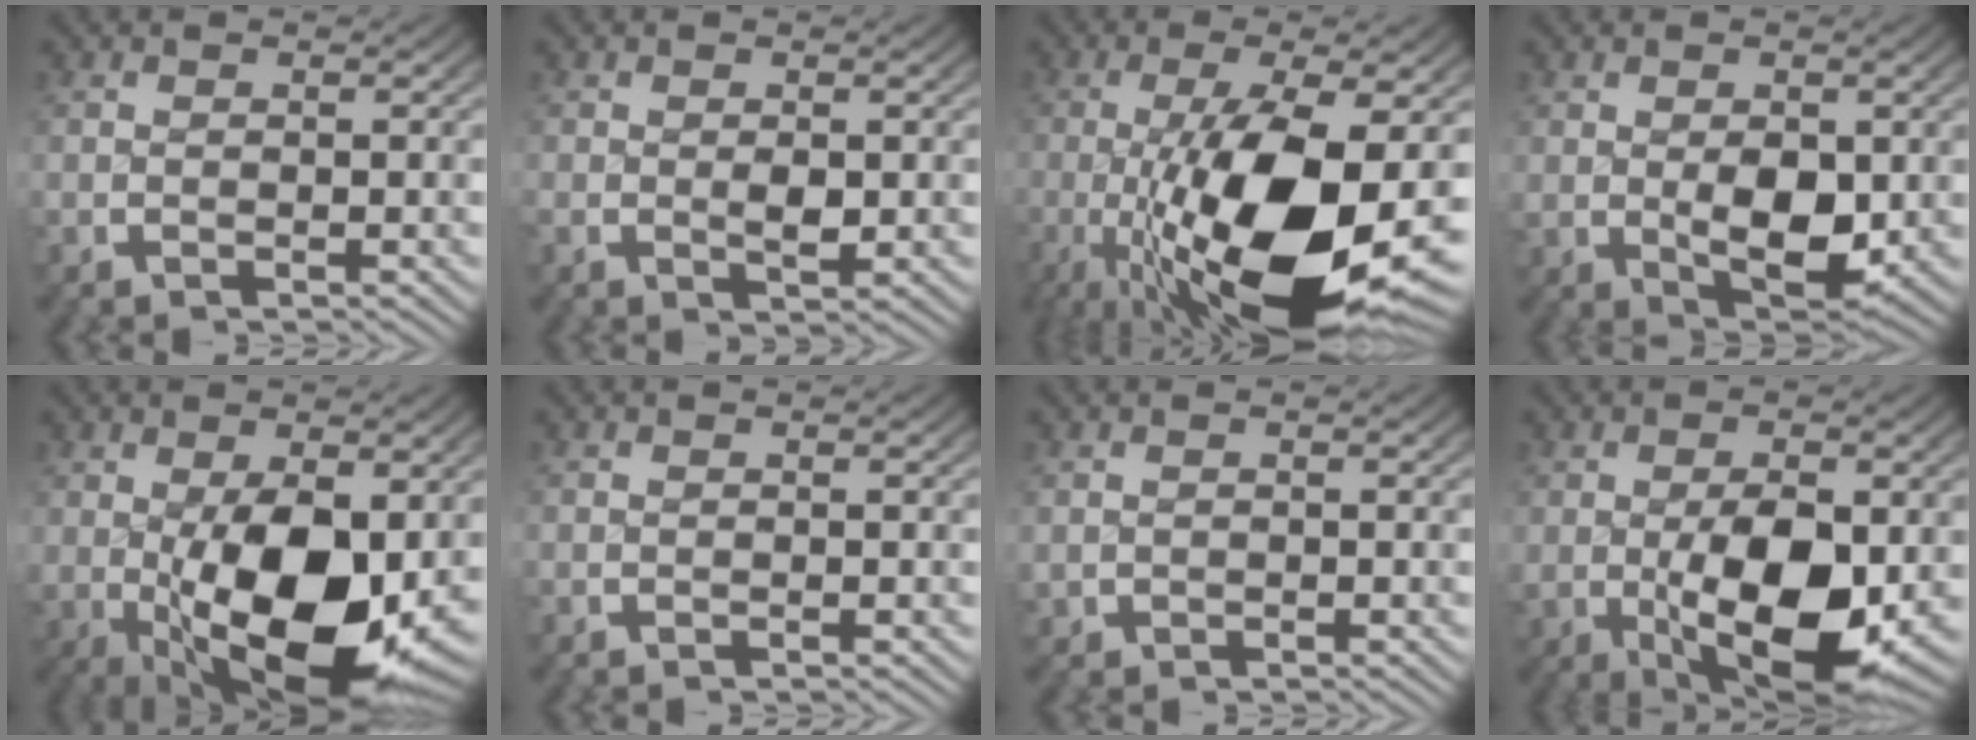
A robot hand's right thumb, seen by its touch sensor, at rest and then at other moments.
{"total": 1.8, "force": [0.1, 1.2, 1.4], "torque": [-0.026, -0.008, 0.005]}
{"total": 19.2, "force": [-3.6, 9.3, 16.5], "torque": [-0.304, -0.055, -0.021]}
{"total": 5.6, "force": [-0.1, 3.3, 4.5], "torque": [-0.085, -0.033, 0.014]}
{"total": 15.2, "force": [-1.7, 8.5, 12.5], "torque": [-0.222, -0.054, 0.005]}
{"total": 0.0}
{"total": 0.8, "force": [0.1, 0.8, 0.2], "torque": [-0.006, -0.005, 0.008]}
{"total": 10.8, "force": [-1.5, 5.7, 9.1], "torque": [-0.163, -0.040, -0.001]}